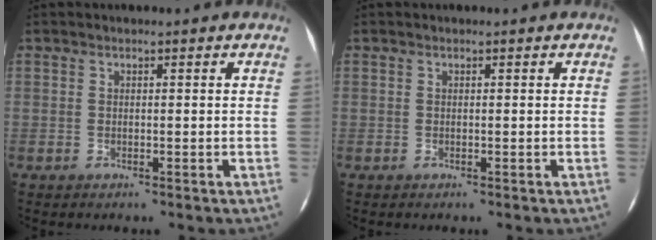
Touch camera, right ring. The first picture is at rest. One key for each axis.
{"total": 0.0}